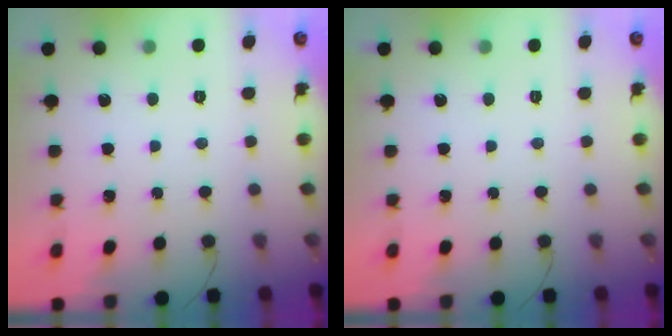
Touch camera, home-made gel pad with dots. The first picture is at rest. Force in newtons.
{"total": 0.0}